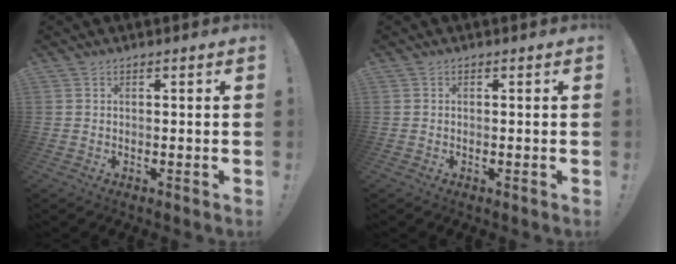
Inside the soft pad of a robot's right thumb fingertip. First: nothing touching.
{"total": 0.0}